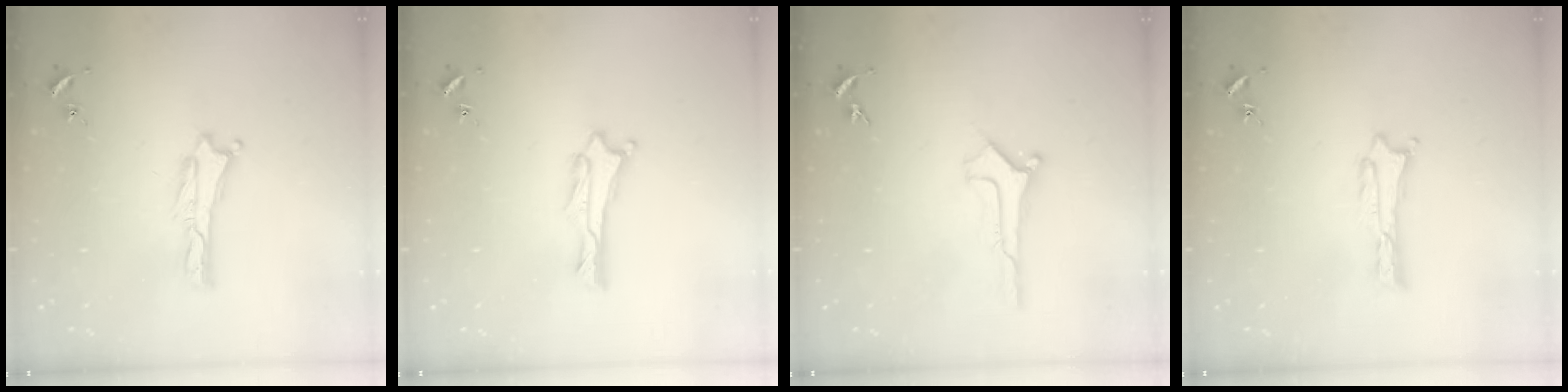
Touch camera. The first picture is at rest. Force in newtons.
{"total": 0.0}
{"total": 0.9, "press": 0.9, "slide": 0.1}
{"total": 0.0}